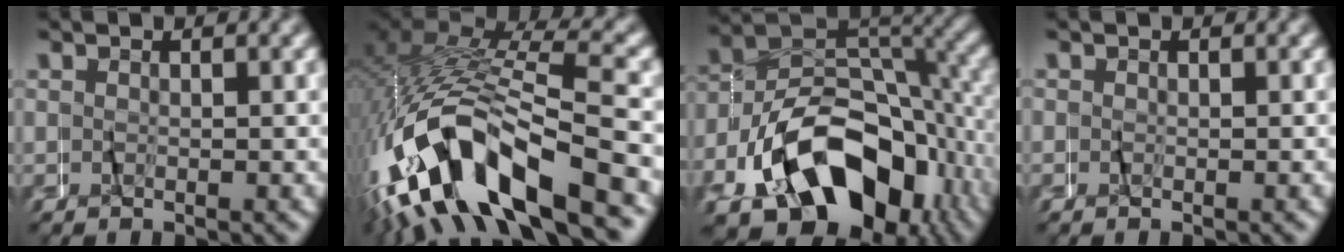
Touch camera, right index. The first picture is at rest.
{"total": 13.9, "force": [-3.3, 8.3, 10.7], "torque": [-0.253, -0.016, -0.050]}
{"total": 15.5, "force": [-6.9, 9.3, 10.3], "torque": [-0.177, -0.030, -0.098]}
{"total": 0.0}